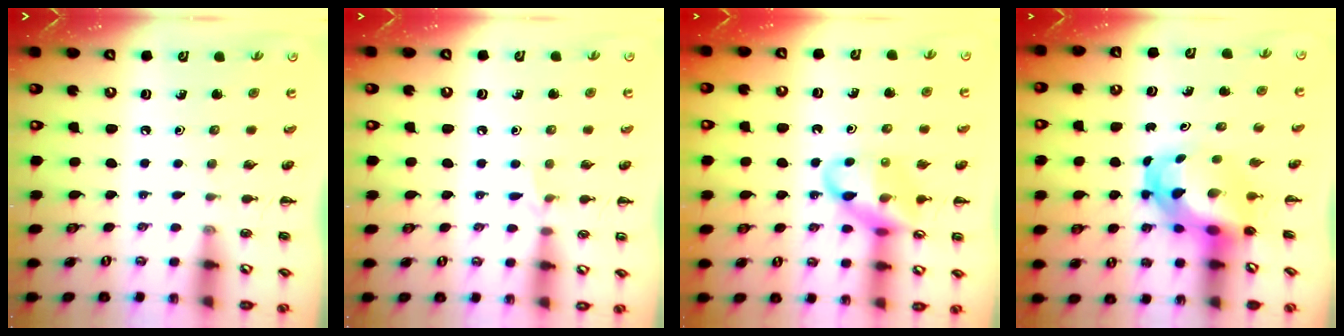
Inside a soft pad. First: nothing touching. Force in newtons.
{"total": 5.0, "press": 4.7, "slide": 1.7}
{"total": 14.1, "press": 14.0, "slide": 1.8}
{"total": 5.6, "press": 5.4, "slide": 1.3}